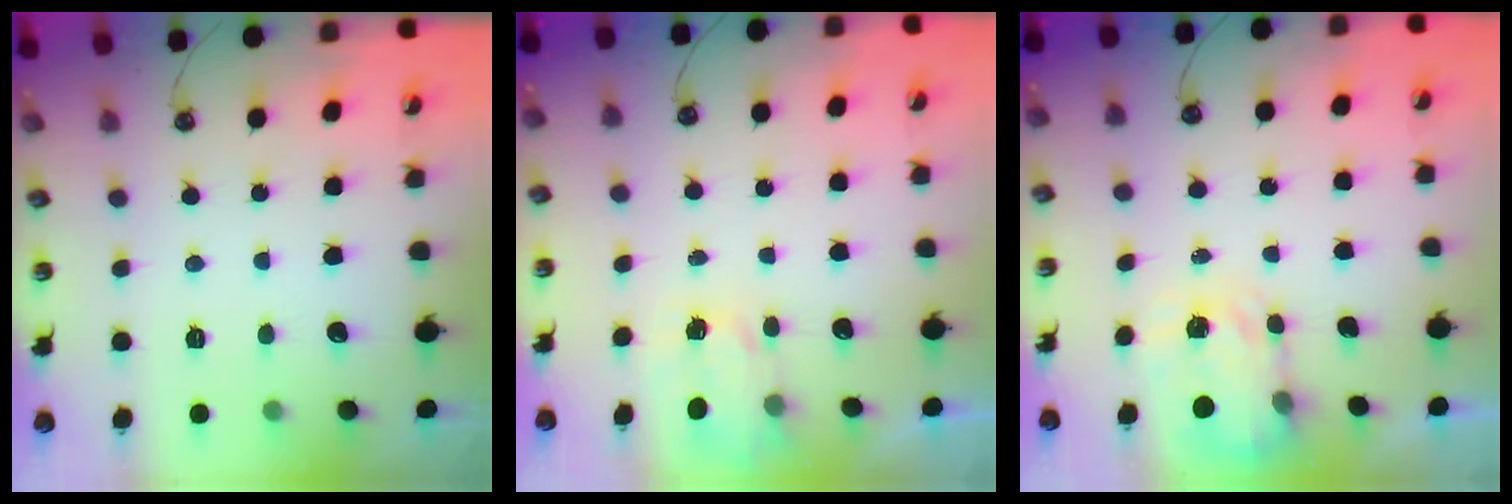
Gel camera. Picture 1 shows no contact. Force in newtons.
{"total": 2.6, "press": 2.6, "slide": 0.4}
{"total": 3.8, "press": 3.8, "slide": 0.5}